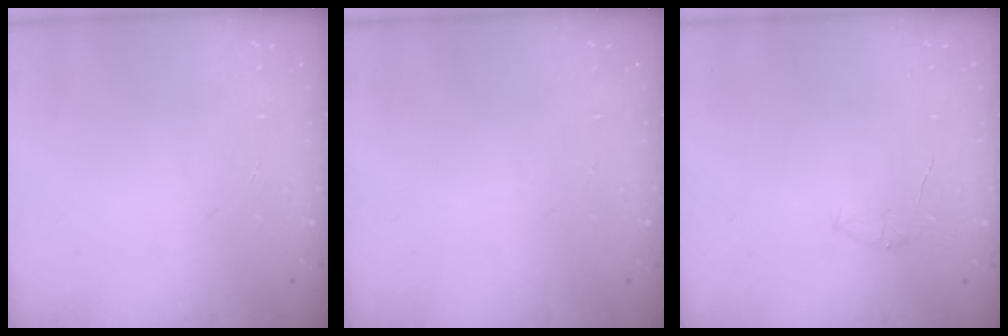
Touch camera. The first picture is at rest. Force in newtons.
{"total": 0.0}
{"total": 4.0, "press": 3.8, "slide": 1.2}